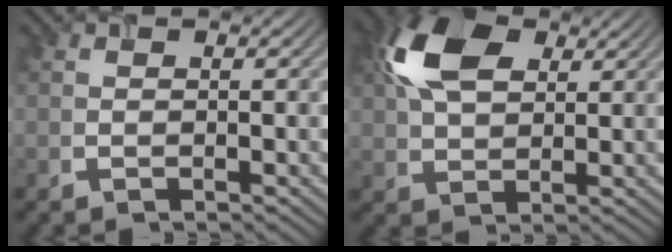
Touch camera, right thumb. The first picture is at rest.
{"total": 10.9, "force": [4.1, 6.2, 8.0], "torque": [-0.190, 0.027, 0.071]}